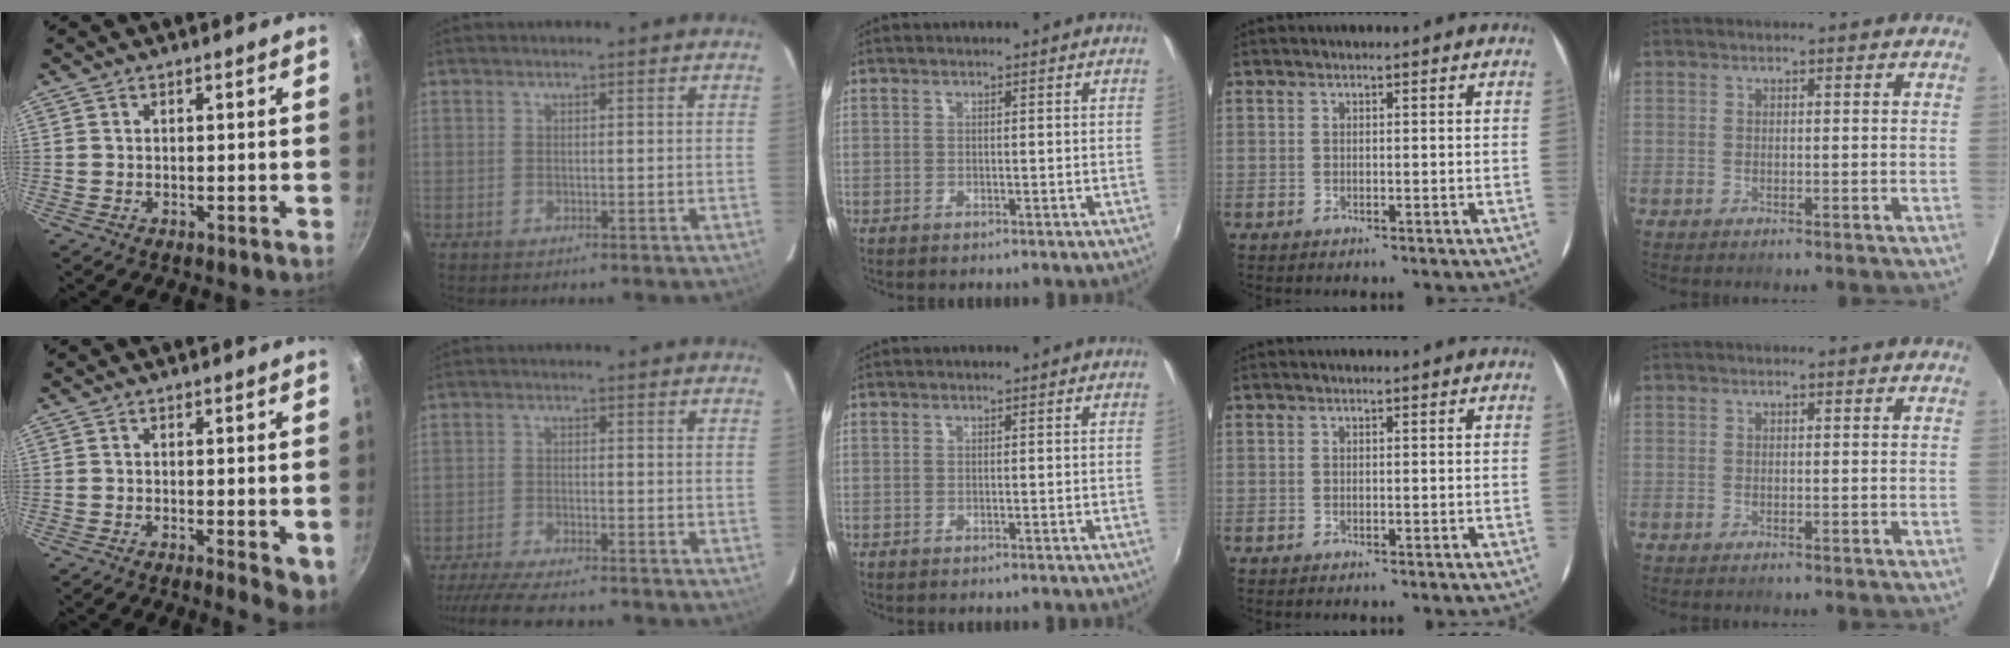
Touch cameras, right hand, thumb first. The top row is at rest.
{"thumb": {"total": 4.6, "force": [-1.1, 1.5, 4.2], "torque": [-0.048, -0.008, -0.013]}, "index": {"total": 10.9, "force": [-9.6, 1.3, 5.0], "torque": [-0.115, -0.026, -0.160]}}